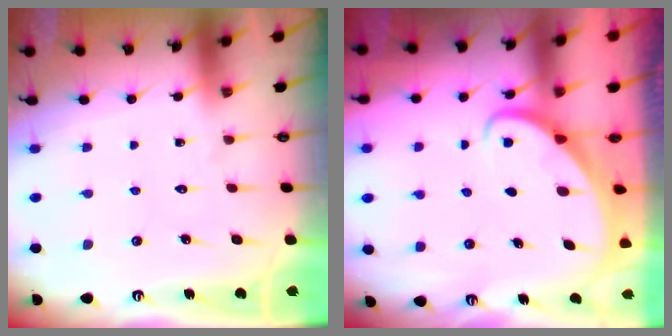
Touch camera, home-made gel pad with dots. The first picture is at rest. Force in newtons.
{"total": 2.3, "press": 2.3, "slide": 0.2}